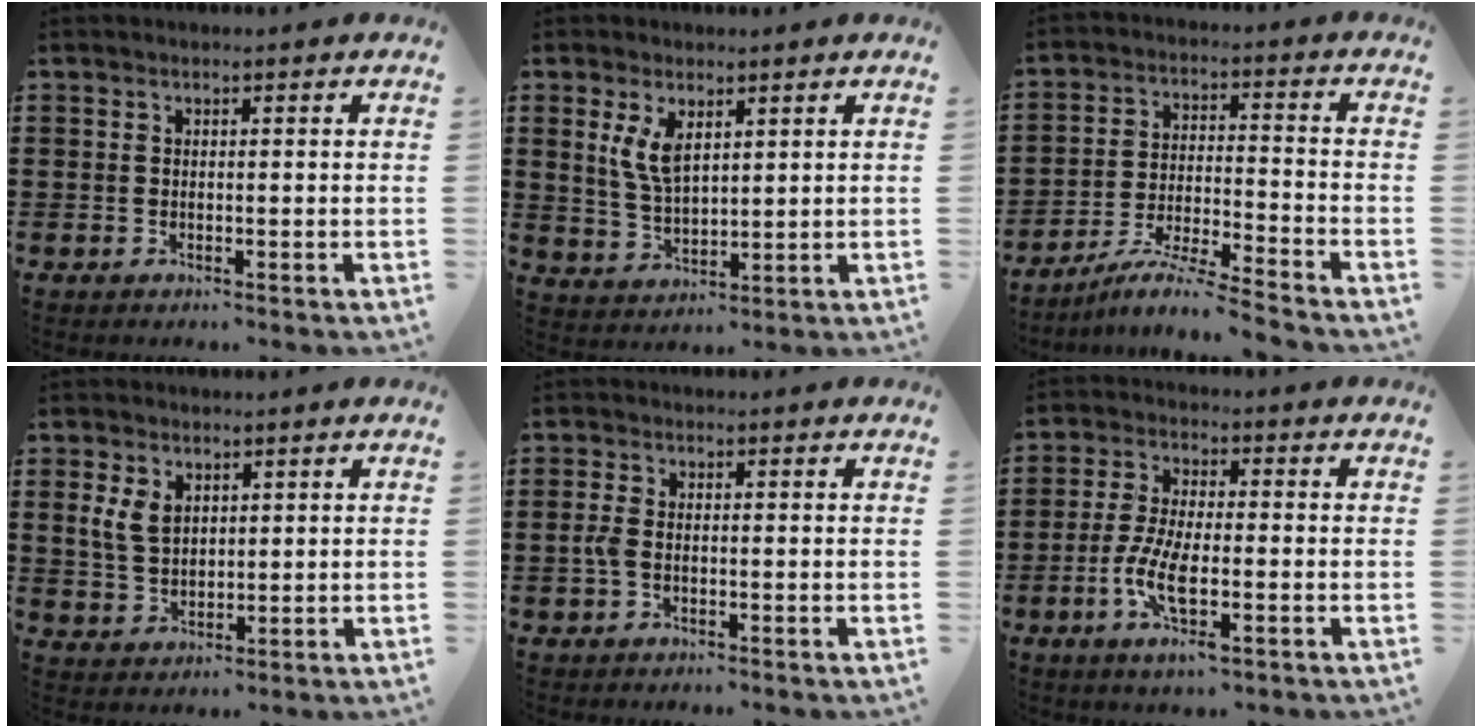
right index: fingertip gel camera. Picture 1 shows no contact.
{"total": 5.6, "force": [2.4, 2.7, 4.2], "torque": [-0.099, 0.002, 0.042]}
{"total": 6.5, "force": [-5.9, -0.6, 2.5], "torque": [-0.051, -0.012, -0.117]}
{"total": 4.5, "force": [1.7, 3.1, 2.8], "torque": [-0.072, 0.008, 0.028]}
{"total": 1.9, "force": [-0.5, 0.9, 1.6], "torque": [-0.046, -0.005, -0.014]}
{"total": 7.8, "force": [-2.8, 2.1, 7.0], "torque": [-0.162, -0.016, -0.058]}